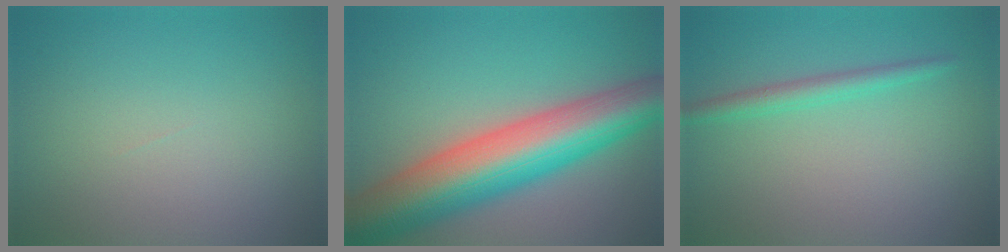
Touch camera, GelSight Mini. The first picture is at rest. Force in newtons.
{"total": 11.5, "press": 11.5, "slide": 0.3}
{"total": 1.9, "press": 1.8, "slide": 0.2}